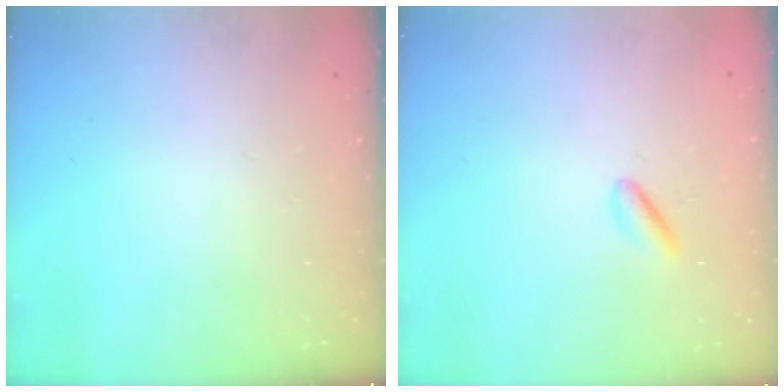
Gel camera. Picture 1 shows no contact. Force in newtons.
{"total": 2.6, "press": 2.5, "slide": 1.0}